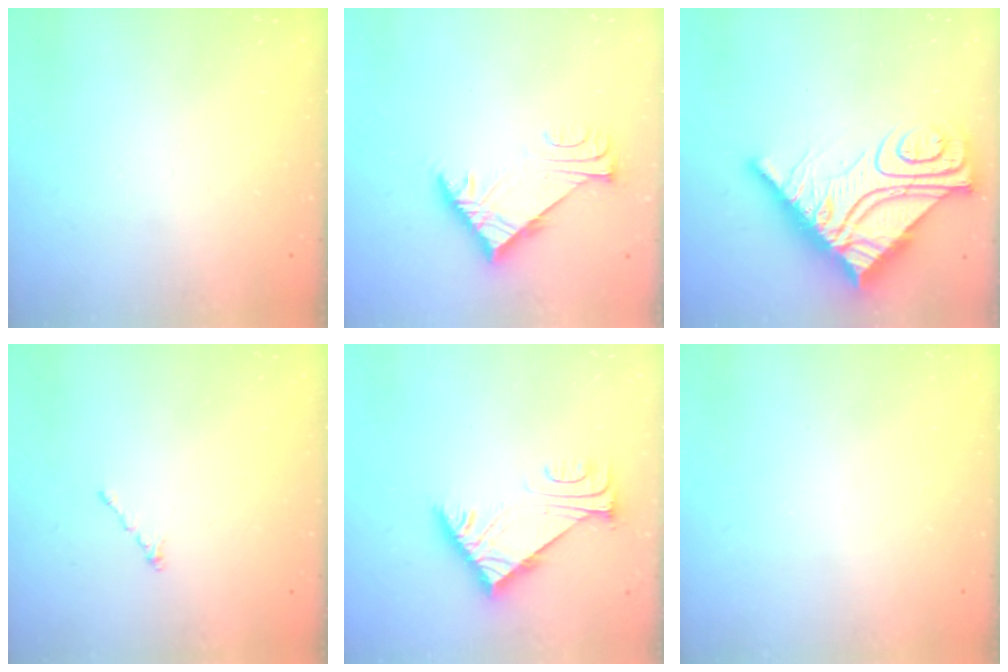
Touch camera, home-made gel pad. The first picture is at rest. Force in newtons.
{"total": 6.5, "press": 6.4, "slide": 1.2}
{"total": 18.5, "press": 18.4, "slide": 2.0}
{"total": 0.0}
{"total": 6.6, "press": 6.6, "slide": 1.0}
{"total": 0.0}